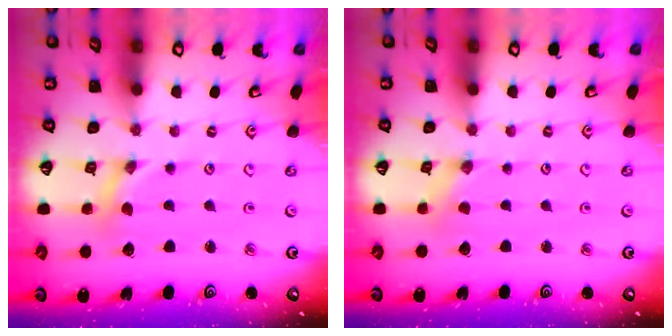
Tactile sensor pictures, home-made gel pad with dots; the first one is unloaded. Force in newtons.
{"total": 0.0}